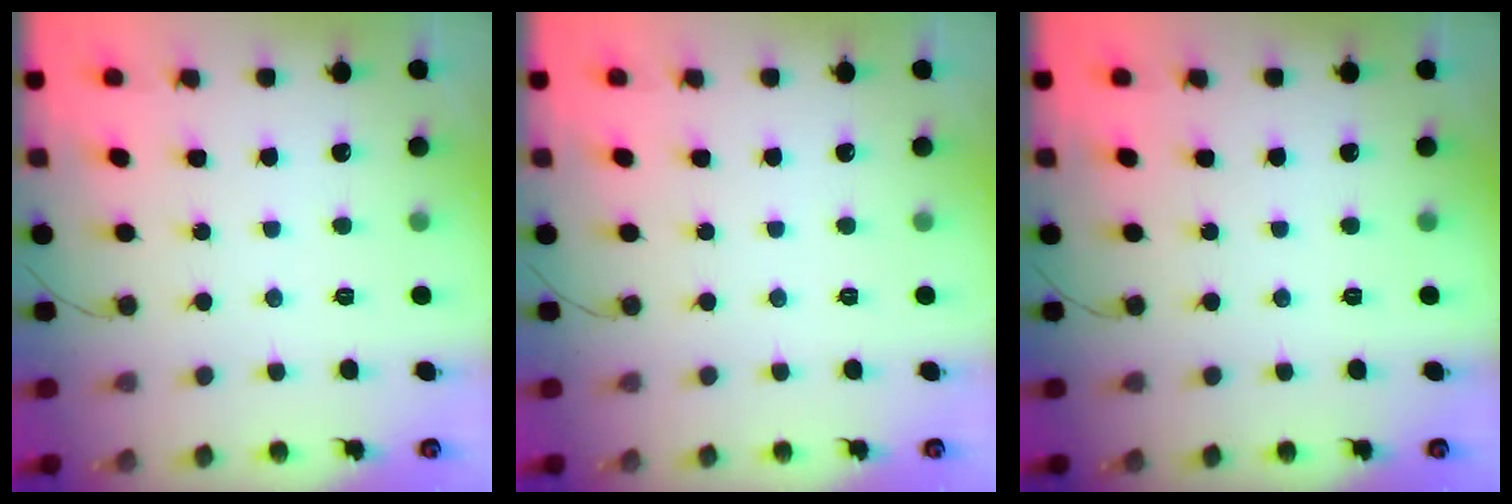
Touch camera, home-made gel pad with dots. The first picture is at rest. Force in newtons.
{"total": 0.0}
{"total": 0.0}